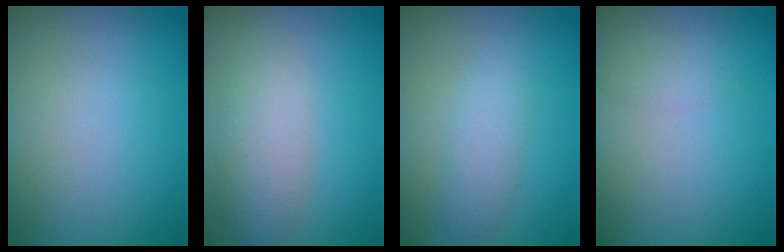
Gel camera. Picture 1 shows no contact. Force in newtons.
{"total": 3.7, "press": 3.7, "slide": 0.1}
{"total": 2.1, "press": 2.1, "slide": 0.1}
{"total": 0.9, "press": 0.9, "slide": 0.0}